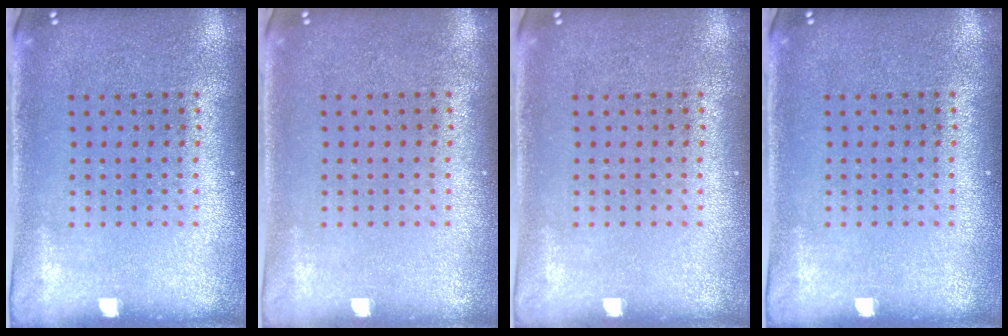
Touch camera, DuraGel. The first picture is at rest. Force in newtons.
{"total": 0.0}
{"total": 0.0}
{"total": 0.0}